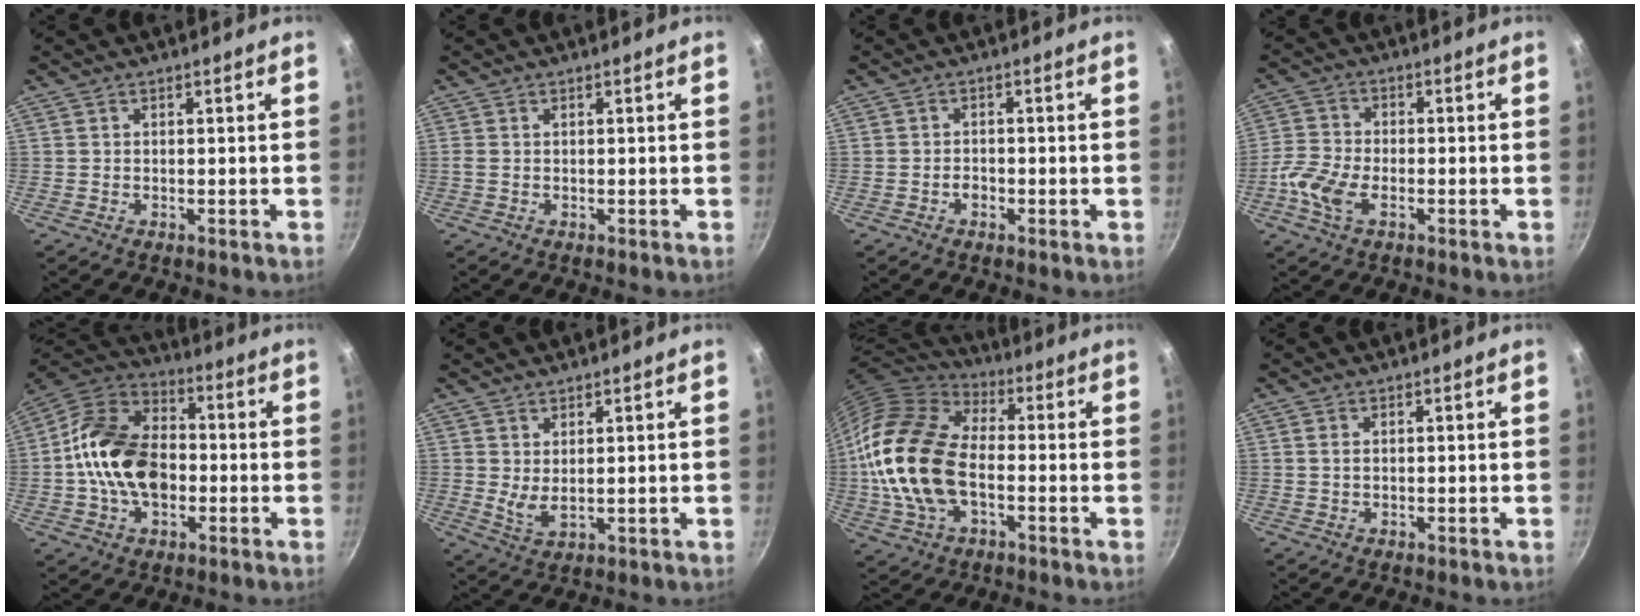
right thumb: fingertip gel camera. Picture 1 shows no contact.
{"total": 0.6, "force": [0.2, 0.3, 0.5], "torque": [-0.011, 0.002, 0.003]}
{"total": 1.4, "force": [-0.7, 1.0, 0.8], "torque": [-0.009, 0.008, -0.013]}
{"total": 7.2, "force": [-2.7, 4.0, 5.4], "torque": [-0.122, 0.013, -0.066]}
{"total": 18.2, "force": [-1.7, 12.7, 13.0], "torque": [-0.201, 0.036, -0.045]}
{"total": 3.5, "force": [1.5, 1.4, 2.8], "torque": [-0.048, -0.024, 0.033]}
{"total": 20.5, "force": [-2.4, 12.7, 15.9], "torque": [-0.302, 0.030, -0.056]}
{"total": 1.0, "force": [0.3, 0.5, 0.8], "torque": [-0.014, 0.001, 0.004]}